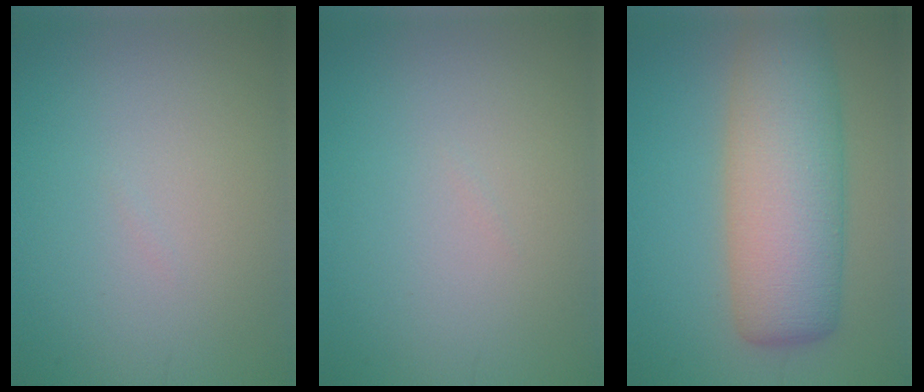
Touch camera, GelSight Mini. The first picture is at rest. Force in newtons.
{"total": 0.0}
{"total": 10.0, "press": 10.0, "slide": 0.2}